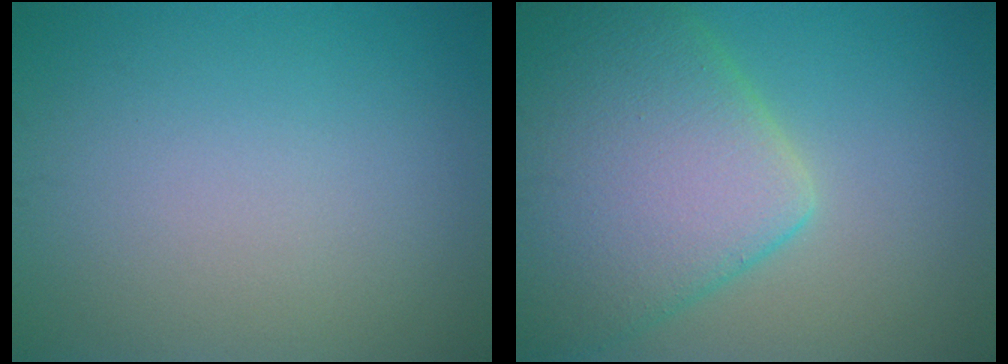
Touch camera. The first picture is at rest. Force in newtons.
{"total": 10.6, "press": 10.6, "slide": 0.4}